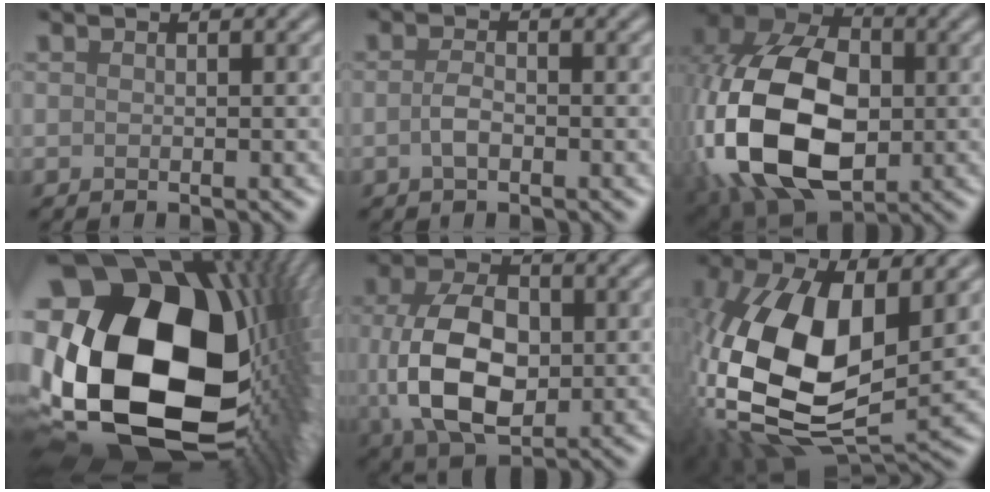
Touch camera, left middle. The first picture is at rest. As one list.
[{"total": 1.5, "force": [-0.5, 0.6, 1.2], "torque": [-0.028, 0.004, -0.014]}, {"total": 16.9, "force": [-2.6, 11.4, 12.1], "torque": [-0.259, -0.012, -0.053]}, {"total": 22.2, "force": [1.3, 14.4, 16.8], "torque": [-0.376, -0.051, 0.067]}, {"total": 10.0, "force": [-0.3, 6.5, 7.5], "torque": [-0.167, -0.002, -0.003]}, {"total": 15.6, "force": [1.3, 8.9, 12.8], "torque": [-0.293, -0.010, 0.026]}]